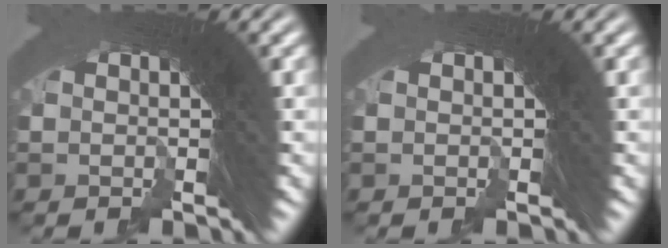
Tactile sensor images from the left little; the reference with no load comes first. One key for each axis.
{"total": 0.0}